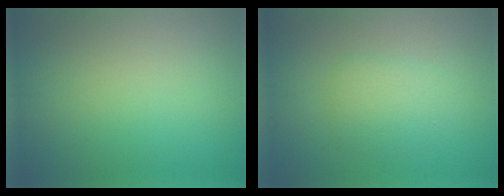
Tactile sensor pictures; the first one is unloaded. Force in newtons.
{"total": 2.3, "press": 2.3, "slide": 0.0}